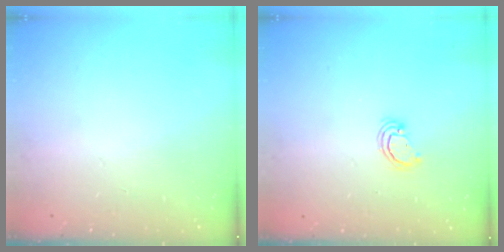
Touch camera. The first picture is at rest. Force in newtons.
{"total": 3.0, "press": 2.9, "slide": 0.3}